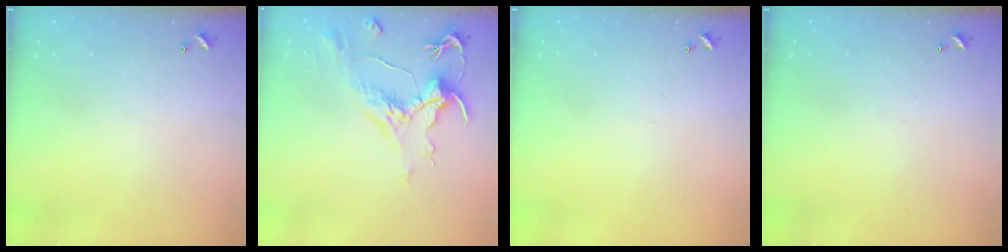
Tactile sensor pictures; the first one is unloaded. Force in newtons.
{"total": 1.6, "press": 0.6, "slide": 1.4}
{"total": 0.0}
{"total": 0.0}